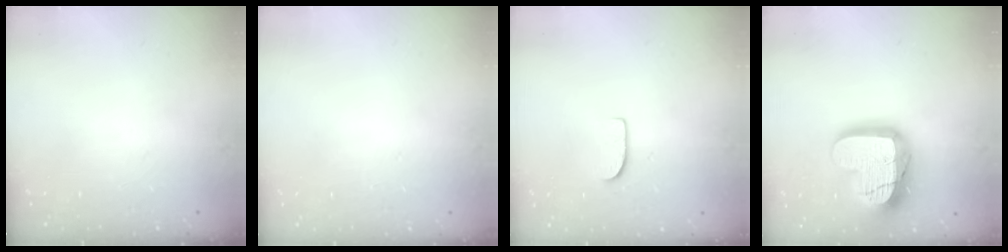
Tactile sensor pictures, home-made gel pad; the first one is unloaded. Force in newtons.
{"total": 0.0}
{"total": 6.1, "press": 6.1, "slide": 0.5}
{"total": 19.8, "press": 19.8, "slide": 1.5}